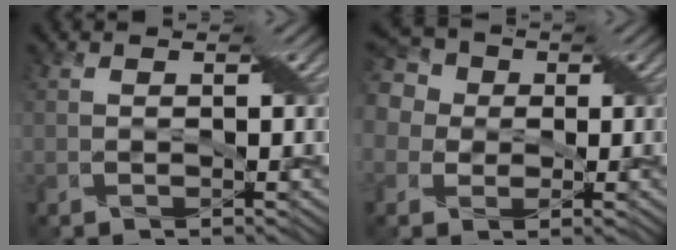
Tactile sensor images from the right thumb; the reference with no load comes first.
{"total": 8.6, "force": [2.1, 7.3, 4.1], "torque": [-0.131, 0.036, 0.007]}